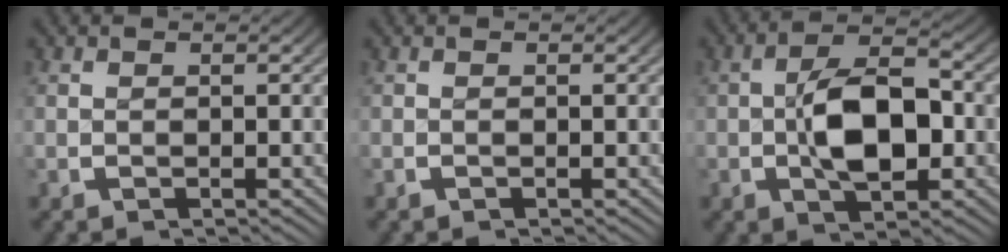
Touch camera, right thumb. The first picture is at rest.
{"total": 0.0}
{"total": 8.2, "force": [-1.1, 4.8, 6.6], "torque": [-0.126, -0.018, -0.014]}